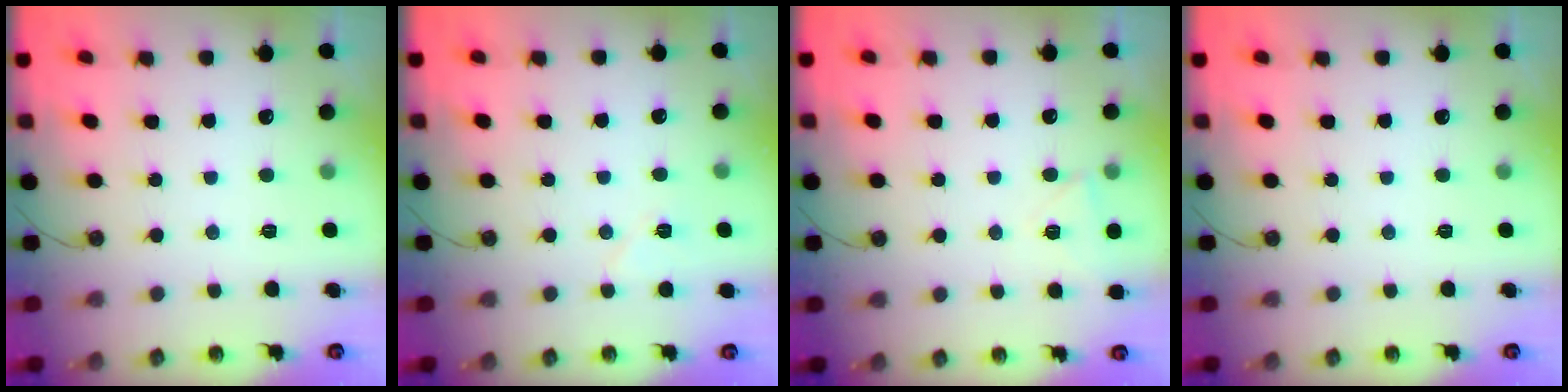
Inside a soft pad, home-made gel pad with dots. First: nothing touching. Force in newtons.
{"total": 5.4, "press": 5.0, "slide": 1.8}
{"total": 4.9, "press": 4.9, "slide": 0.3}
{"total": 0.0}